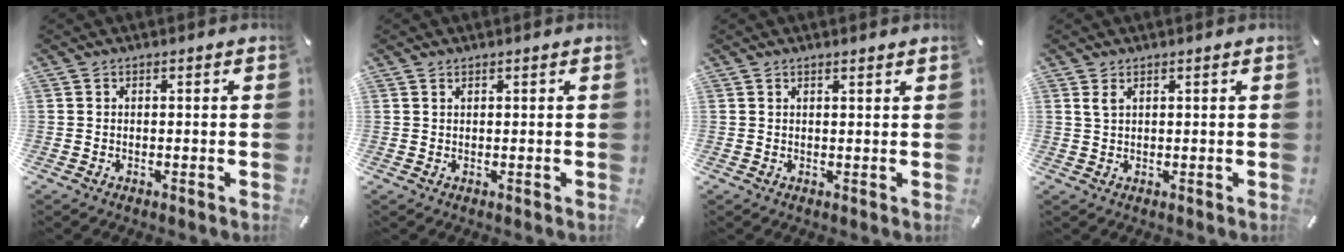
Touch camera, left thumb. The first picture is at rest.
{"total": 0.5, "force": [0.4, 0.2, 0.4], "torque": [-0.006, 0.000, 0.007]}
{"total": 1.0, "force": [0.9, 0.0, 0.4], "torque": [-0.007, -0.003, 0.017]}
{"total": 1.6, "force": [0.9, 0.6, 1.1], "torque": [-0.024, 0.000, 0.017]}